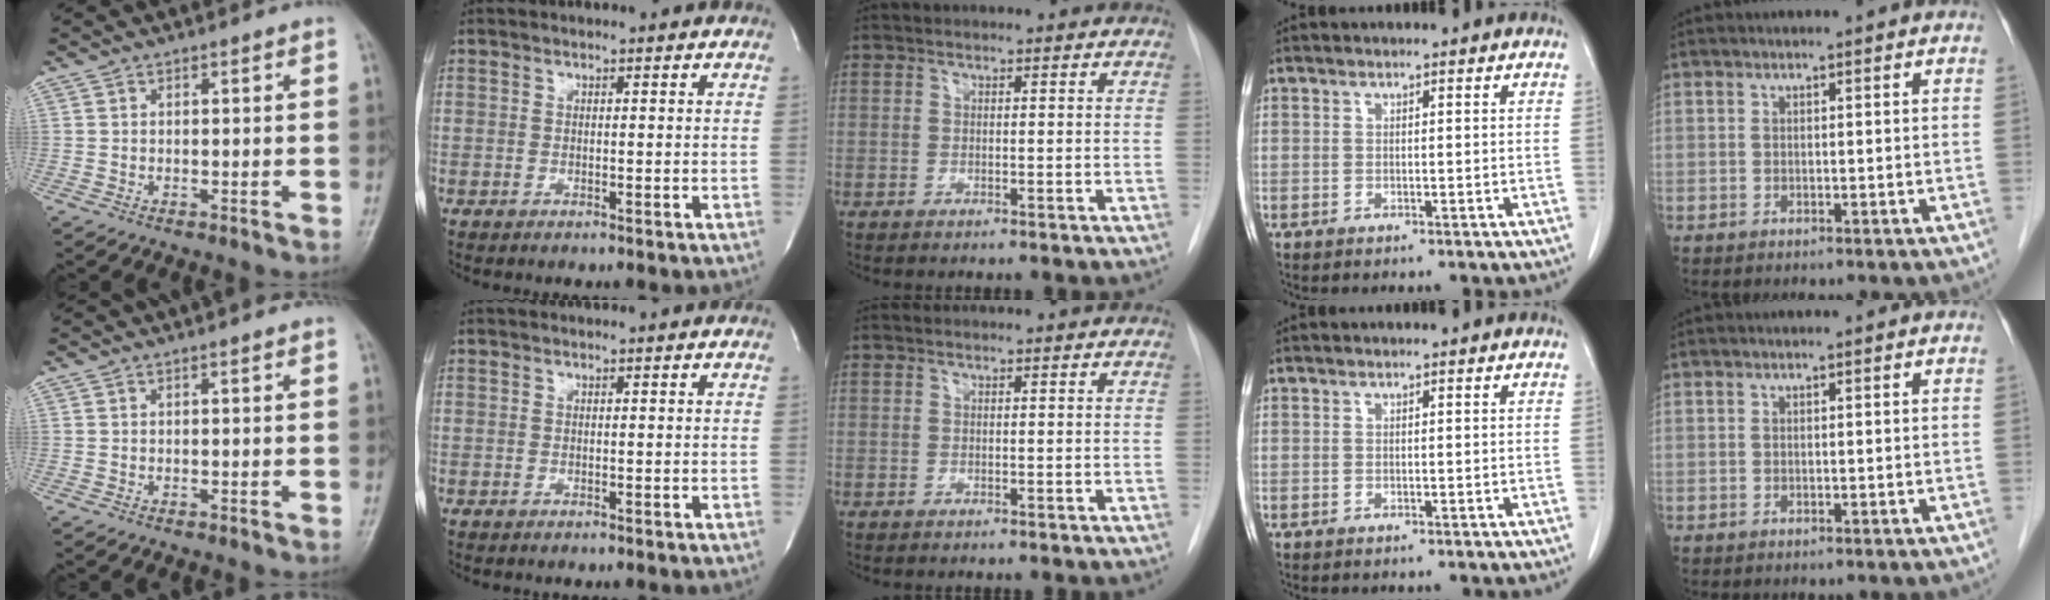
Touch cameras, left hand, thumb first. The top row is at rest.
{}